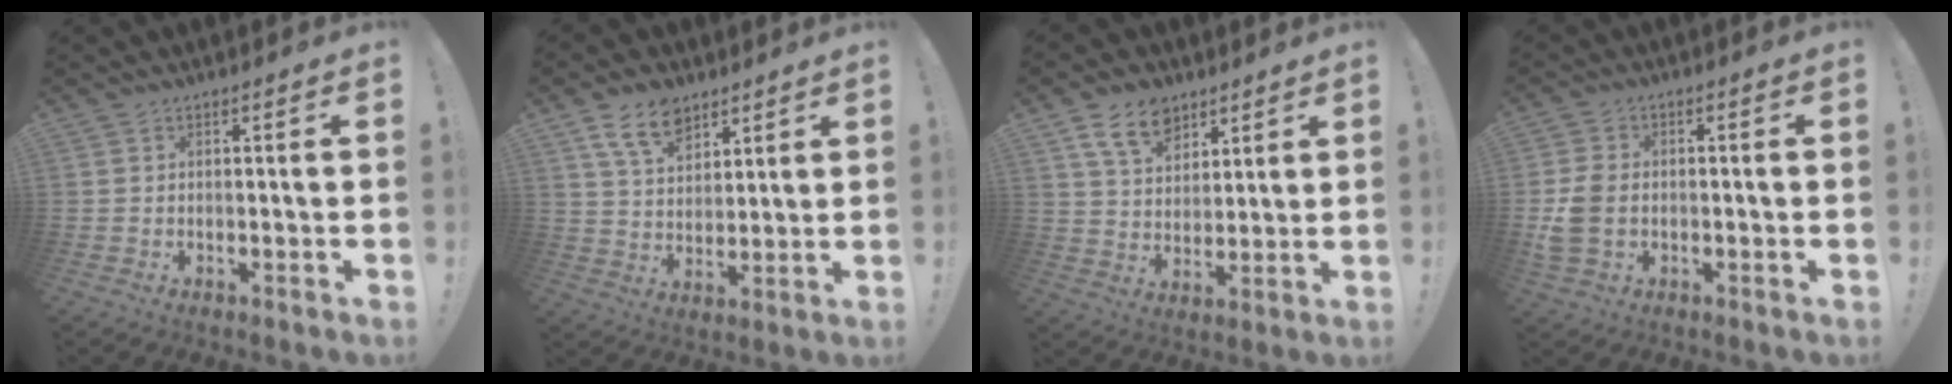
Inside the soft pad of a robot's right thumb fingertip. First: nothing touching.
{"total": 11.5, "force": [7.3, 6.9, 5.6], "torque": [-0.103, -0.029, 0.140]}
{"total": 11.6, "force": [7.0, 7.6, 5.2], "torque": [-0.088, -0.028, 0.136]}
{"total": 7.4, "force": [-1.3, 5.1, 5.1], "torque": [-0.112, 0.007, -0.019]}